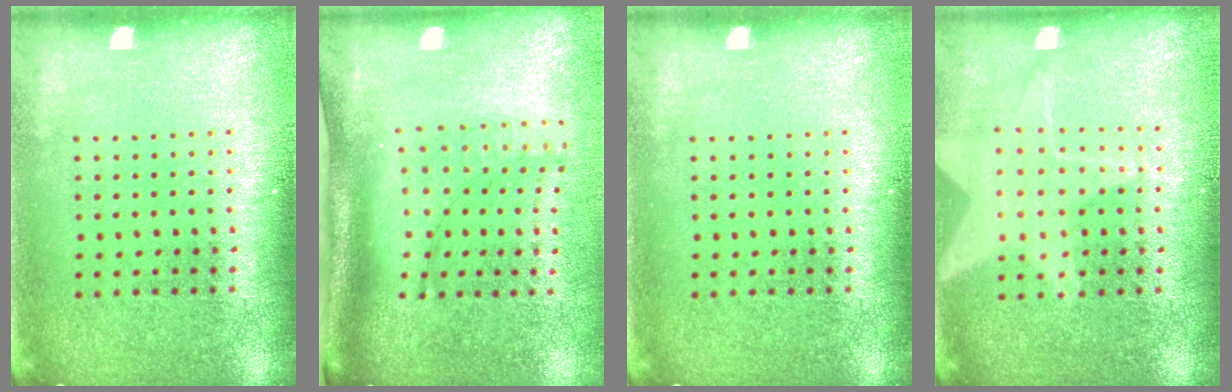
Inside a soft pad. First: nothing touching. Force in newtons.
{"total": 1.8, "press": 1.4, "slide": 1.1}
{"total": 0.0}
{"total": 1.0, "press": 1.0, "slide": 0.2}